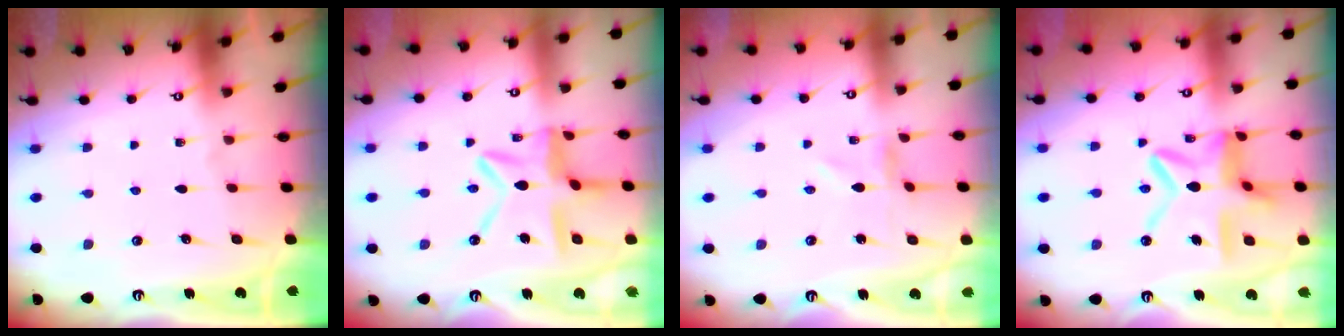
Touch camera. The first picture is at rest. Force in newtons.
{"total": 12.8, "press": 12.7, "slide": 1.3}
{"total": 0.0}
{"total": 14.5, "press": 14.4, "slide": 1.3}